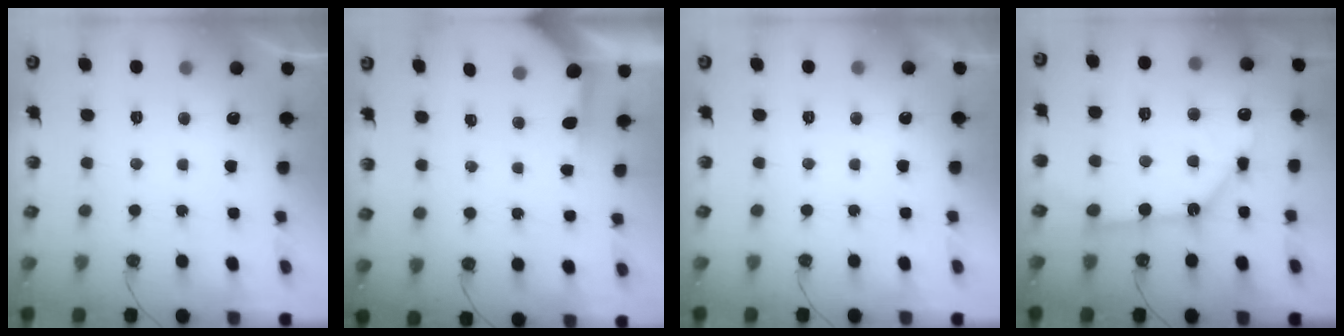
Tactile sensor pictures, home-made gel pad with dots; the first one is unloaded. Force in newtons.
{"total": 3.8, "press": 3.8, "slide": 0.5}
{"total": 0.0}
{"total": 16.2, "press": 16.1, "slide": 1.8}